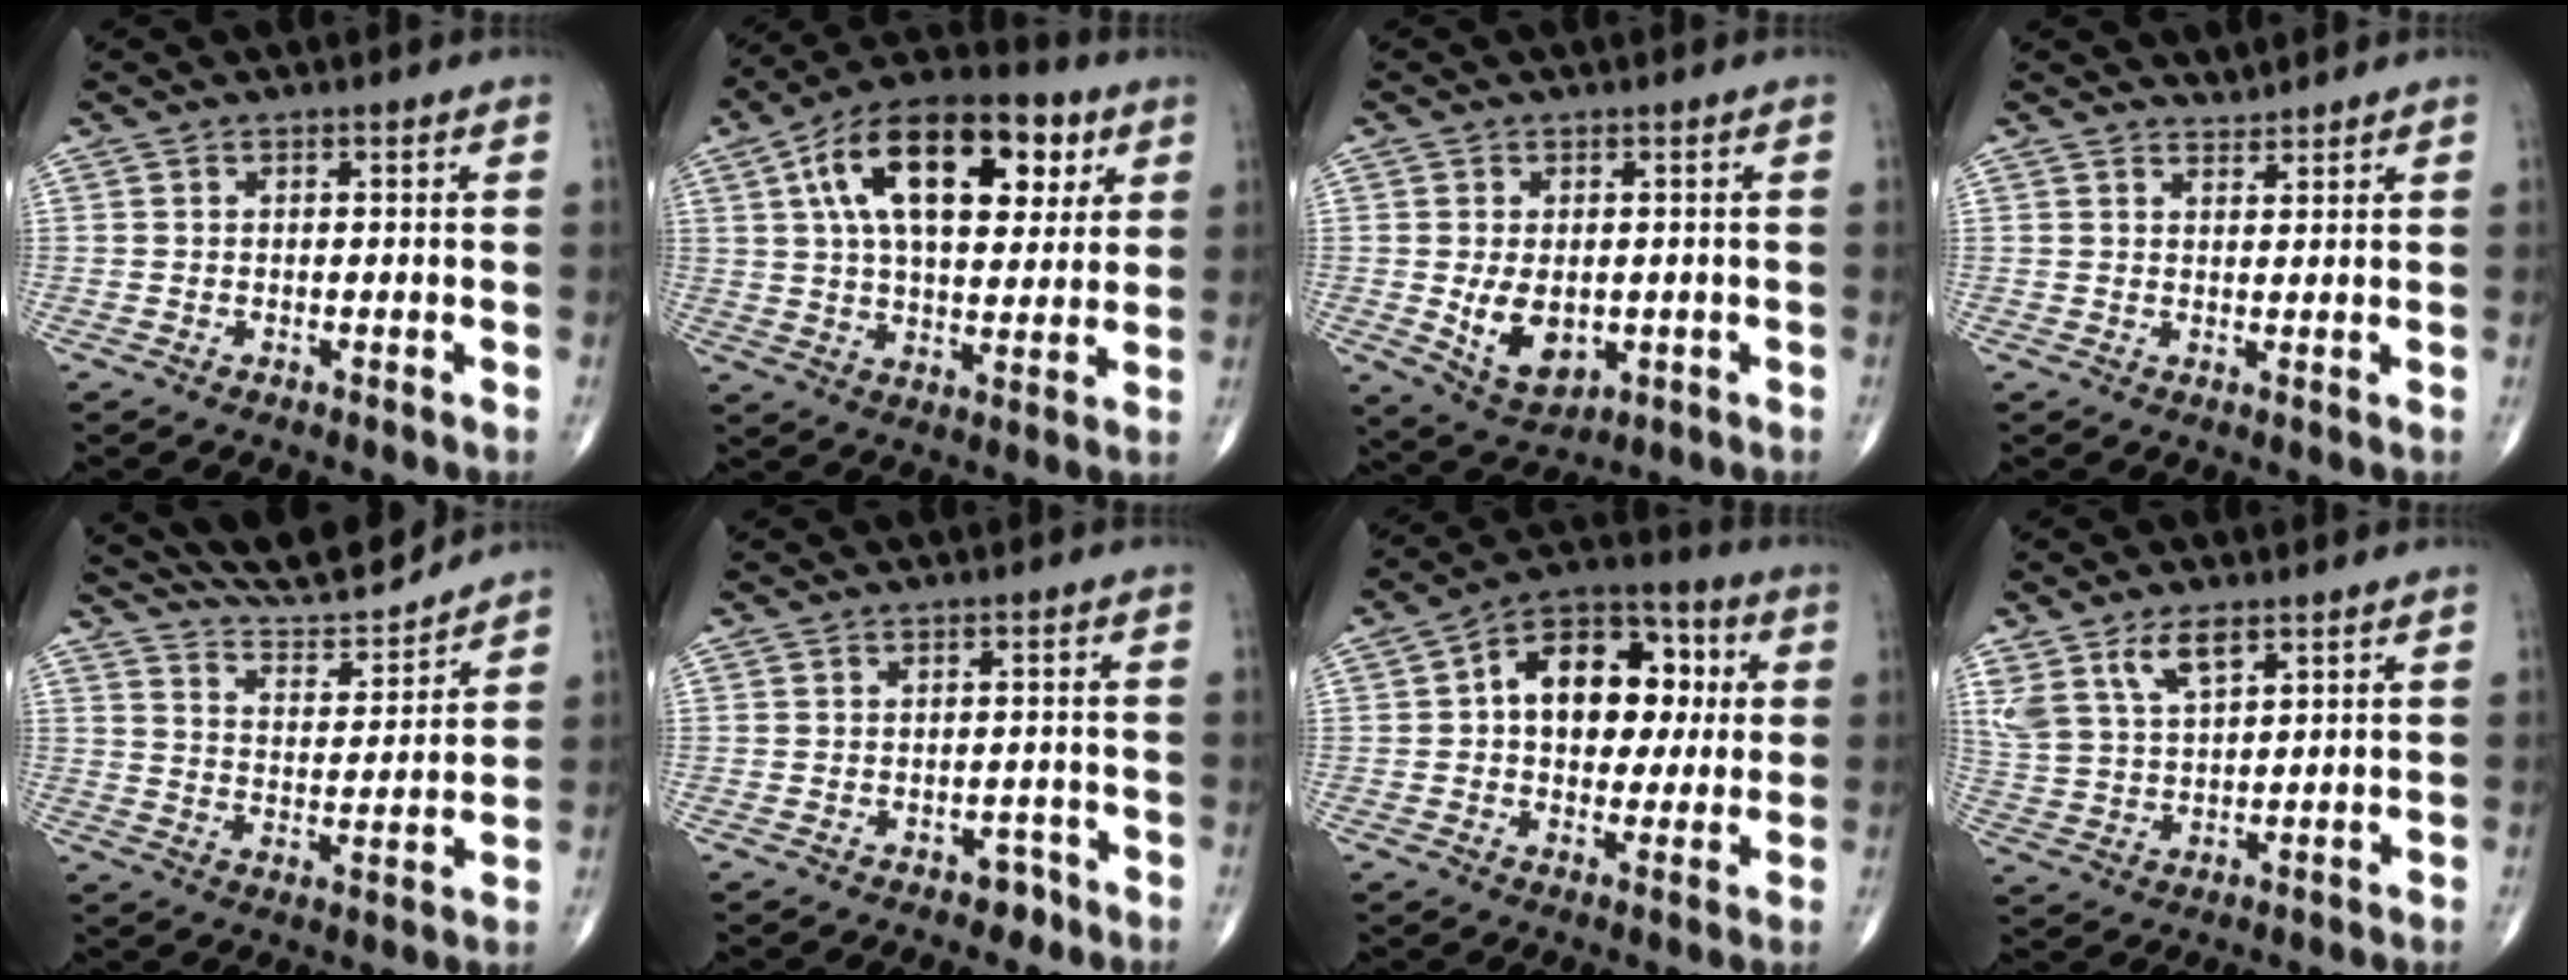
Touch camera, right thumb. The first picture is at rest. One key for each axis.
{"total": 22.3, "fx": 7.8, "fy": 11.4, "fz": 17.5, "tx": -0.262, "ty": 0.003, "tz": 0.120}
{"total": 7.8, "fx": -0.8, "fy": 5.0, "fz": 5.9, "tx": -0.085, "ty": -0.015, "tz": 0.003}
{"total": 1.8, "fx": 1.7, "fy": 0.1, "fz": -0.3, "tx": 0.011, "ty": -0.014, "tz": 0.028}
{"total": 12.3, "fx": 11.9, "fy": 0.8, "fz": 3.1, "tx": -0.042, "ty": -0.059, "tz": 0.209}
{"total": 2.1, "fx": -1.4, "fy": 1.3, "fz": 0.7, "tx": 0.002, "ty": 0.013, "tz": -0.018}
{"total": 16.6, "fx": 2.5, "fy": 11.0, "fz": 12.2, "tx": -0.135, "ty": 0.023, "tz": 0.030}
{"total": 8.6, "fx": 5.3, "fy": 3.8, "fz": 5.7, "tx": -0.111, "ty": -0.017, "tz": 0.113}